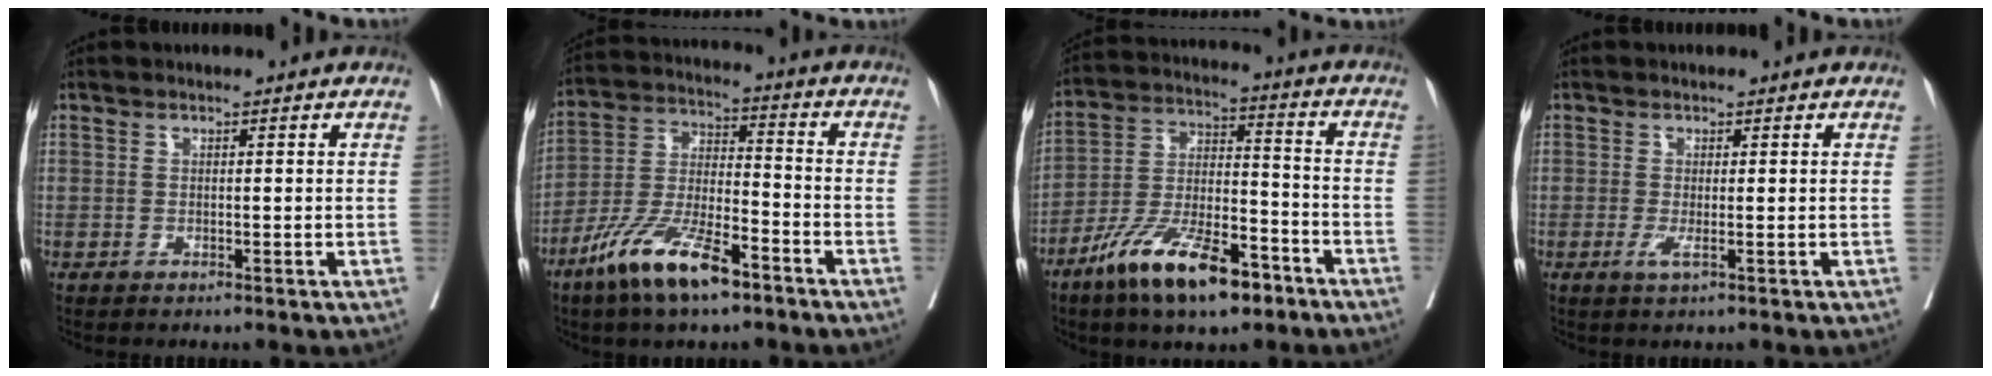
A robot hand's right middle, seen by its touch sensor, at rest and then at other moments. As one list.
[{"total": 13.1, "force": [-8.4, 3.2, 9.6], "torque": [-0.197, -0.013, -0.159]}, {"total": 14.7, "force": [-9.4, 4.4, 10.5], "torque": [-0.197, -0.008, -0.168]}, {"total": 1.5, "force": [-0.5, 0.0, 1.4], "torque": [-0.028, -0.006, -0.008]}]